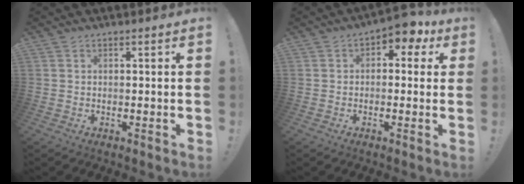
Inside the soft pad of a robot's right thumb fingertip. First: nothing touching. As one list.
[{"total": 4.8, "force": [1.3, 3.1, 3.4], "torque": [-0.038, -0.005, 0.019]}]